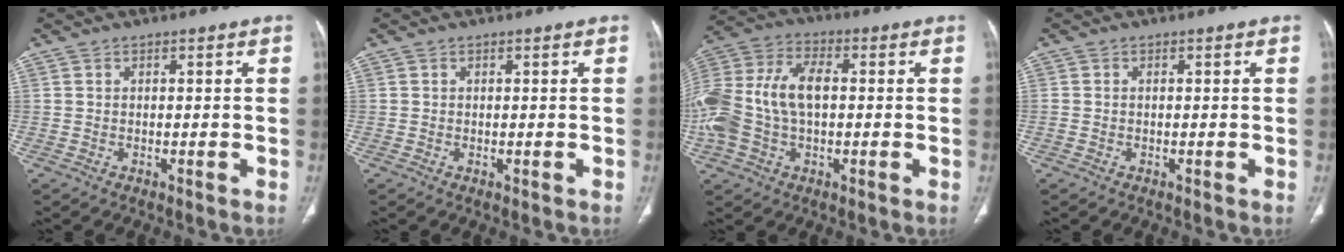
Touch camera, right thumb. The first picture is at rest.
{"total": 0.0}
{"total": 17.7, "force": [0.0, 11.0, 13.8], "torque": [-0.321, 0.032, 0.000]}
{"total": 0.0}